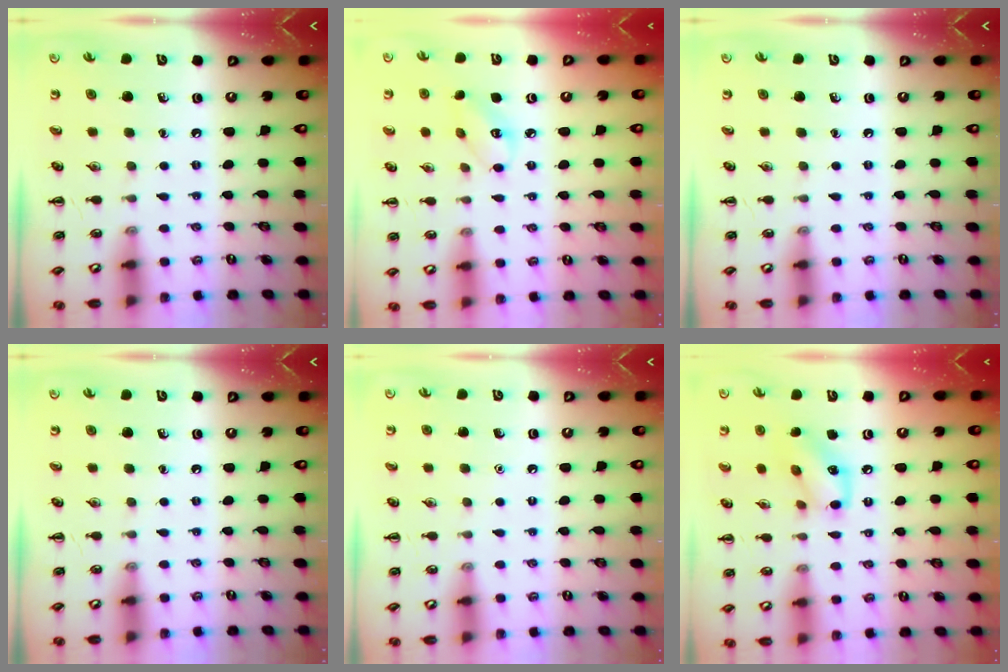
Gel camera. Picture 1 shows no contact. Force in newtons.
{"total": 3.8, "press": 3.8, "slide": 0.7}
{"total": 0.0}
{"total": 0.0}
{"total": 1.6, "press": 1.6, "slide": 0.1}
{"total": 10.5, "press": 10.5, "slide": 0.3}